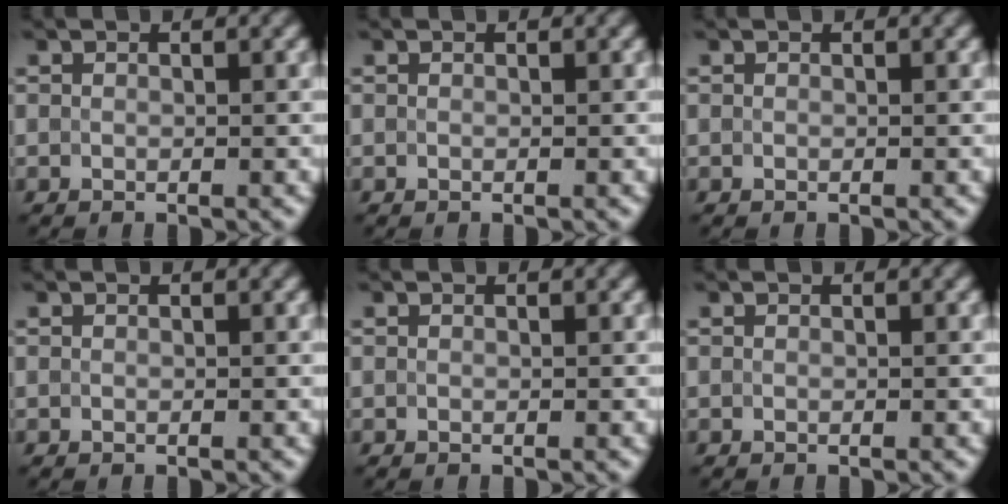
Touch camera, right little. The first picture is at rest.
{"total": 0.0}
{"total": 0.0}
{"total": 0.0}
{"total": 0.0}
{"total": 0.0}